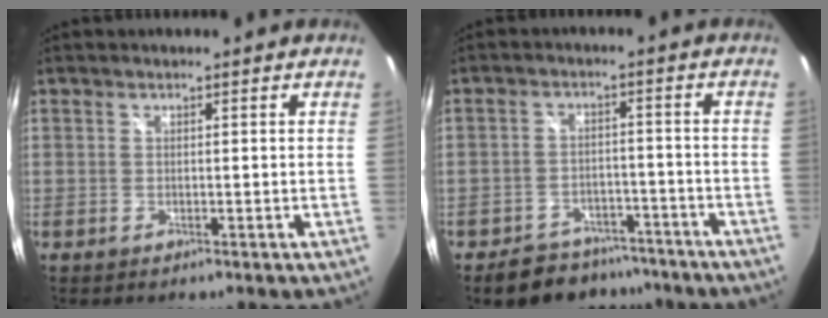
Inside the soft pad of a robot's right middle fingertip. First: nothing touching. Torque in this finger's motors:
{"motor_torque": [0.03, -0.12, 0.01, 0.01]}